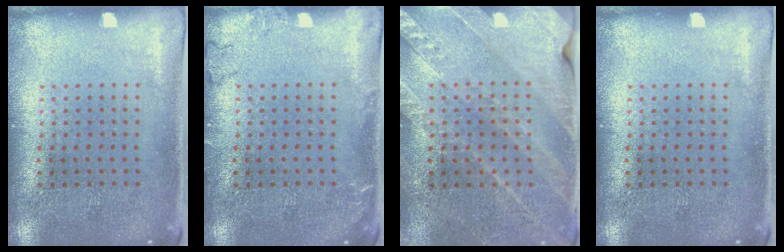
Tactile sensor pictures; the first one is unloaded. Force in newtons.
{"total": 1.2, "press": 1.2, "slide": 0.3}
{"total": 2.6, "press": 2.5, "slide": 0.6}
{"total": 0.0}